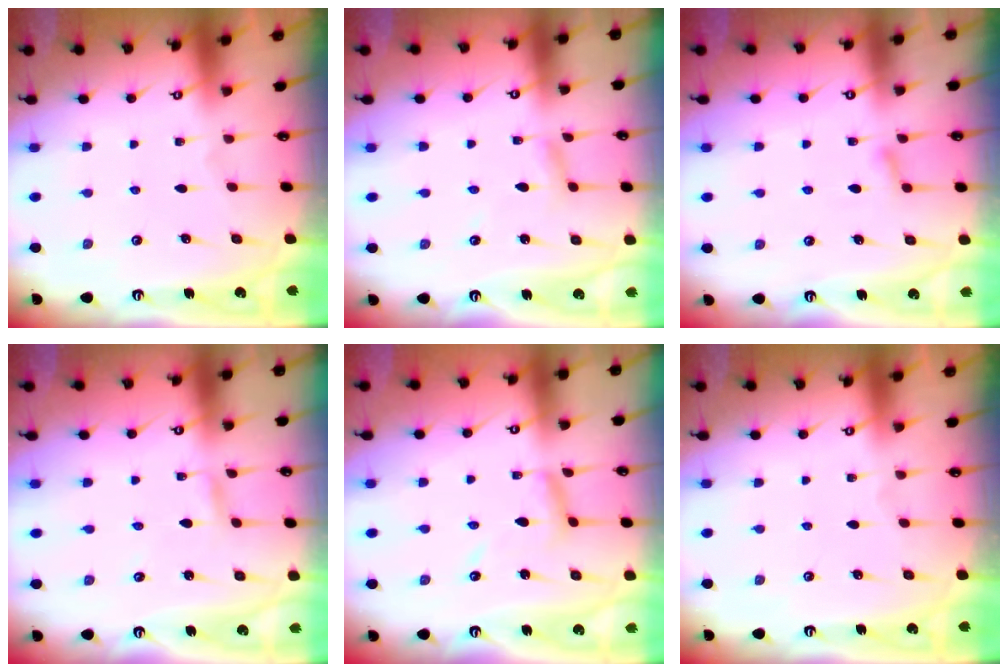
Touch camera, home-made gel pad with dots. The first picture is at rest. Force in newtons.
{"total": 2.7, "press": 2.7, "slide": 0.2}
{"total": 6.1, "press": 6.0, "slide": 0.8}
{"total": 2.4, "press": 2.4, "slide": 0.3}
{"total": 8.1, "press": 8.0, "slide": 0.2}
{"total": 0.0}